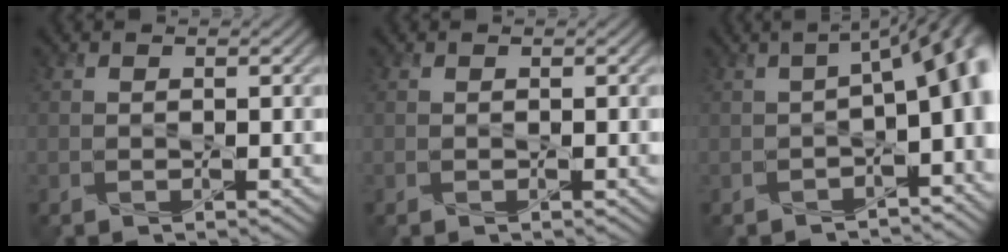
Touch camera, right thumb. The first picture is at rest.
{"total": 0.0}
{"total": 9.8, "force": [-1.1, 4.4, 8.7], "torque": [-0.115, -0.015, -0.007]}